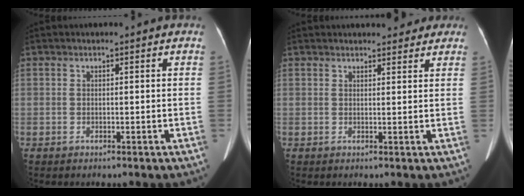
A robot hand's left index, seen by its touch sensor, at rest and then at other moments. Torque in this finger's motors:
{"motor_torque": [0.99, -1.15, 0.31, 0.09]}